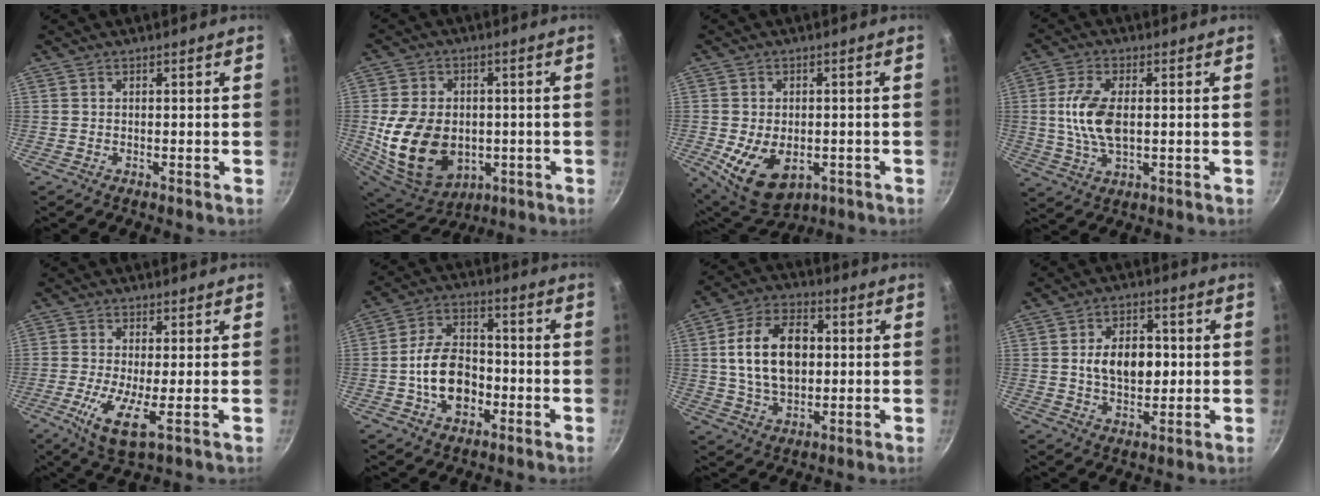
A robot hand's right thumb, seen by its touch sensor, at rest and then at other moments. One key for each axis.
{"total": 18.4, "fx": -2.2, "fy": 13.6, "fz": 12.3, "tx": -0.220, "ty": -0.001, "tz": -0.019}
{"total": 11.6, "fx": -2.9, "fy": 7.5, "fz": 8.4, "tx": -0.124, "ty": -0.009, "tz": -0.030}
{"total": 9.9, "fx": 0.6, "fy": 5.1, "fz": 8.5, "tx": -0.170, "ty": 0.000, "tz": 0.008}
{"total": 7.6, "fx": -1.6, "fy": 1.8, "fz": 7.2, "tx": -0.152, "ty": -0.019, "tz": -0.034}
{"total": 12.3, "fx": -3.1, "fy": 8.3, "fz": 8.6, "tx": -0.128, "ty": 0.033, "tz": -0.060}
{"total": 15.3, "fx": 1.7, "fy": 10.0, "fz": 11.5, "tx": -0.177, "ty": 0.012, "tz": 0.024}
{"total": 10.5, "fx": 0.6, "fy": 6.9, "fz": 8.0, "tx": -0.102, "ty": 0.004, "tz": 0.007}